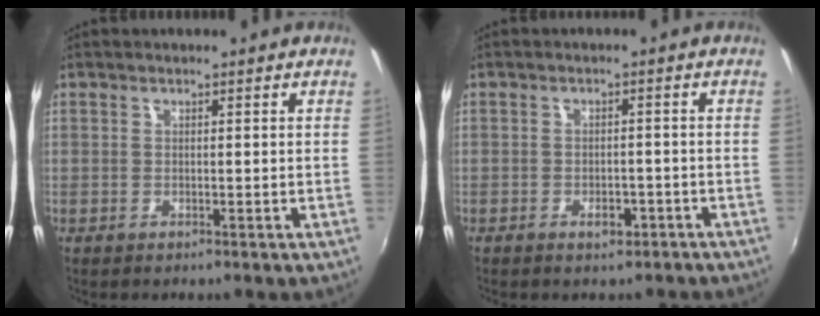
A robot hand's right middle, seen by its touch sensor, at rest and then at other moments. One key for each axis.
{"total": 3.0, "fx": -2.1, "fy": 1.7, "fz": 1.3, "tx": -0.024, "ty": 0.002, "tz": -0.022}